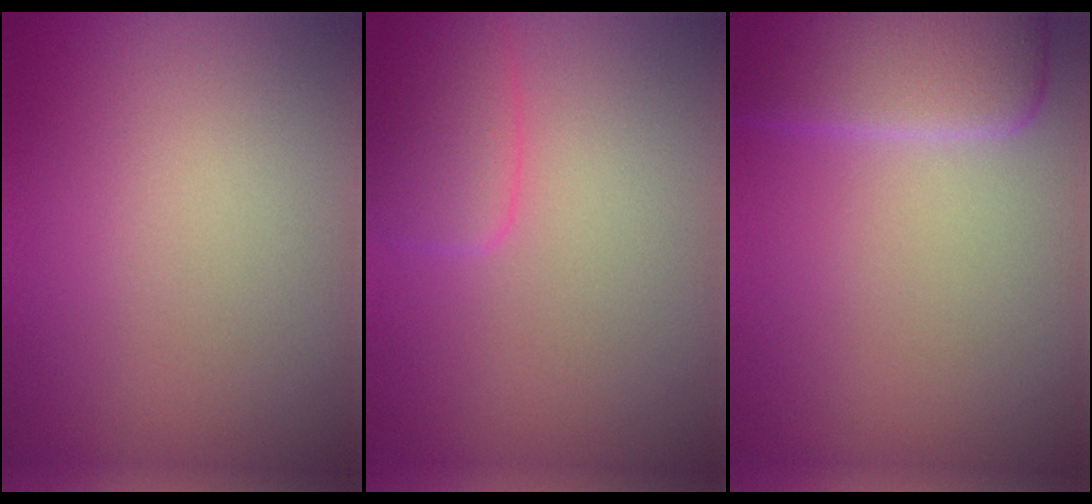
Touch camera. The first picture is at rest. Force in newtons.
{"total": 2.6, "press": 2.5, "slide": 0.3}
{"total": 5.1, "press": 4.7, "slide": 1.9}